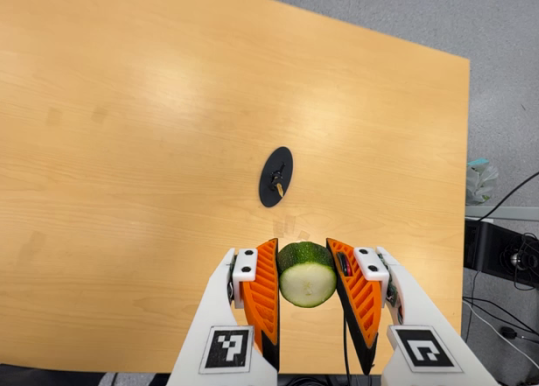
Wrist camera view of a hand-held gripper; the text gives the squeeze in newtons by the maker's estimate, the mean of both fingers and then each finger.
{"total": 10.7, "left": 9.7, "right": 11.7}